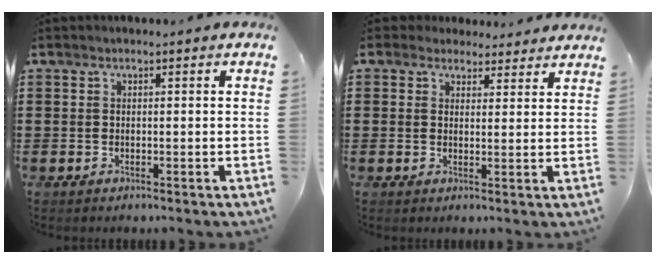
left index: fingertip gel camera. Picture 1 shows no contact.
{"total": 3.2, "force": [2.8, 1.6, 0.3], "torque": [-0.010, -0.002, 0.051]}